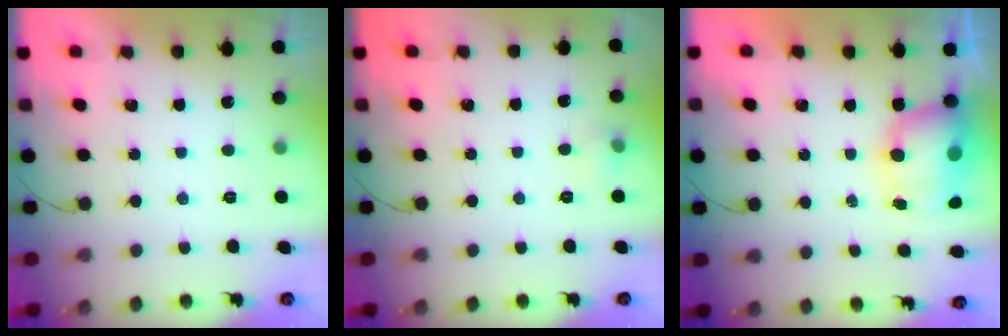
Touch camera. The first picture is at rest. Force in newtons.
{"total": 8.2, "press": 4.1, "slide": 7.1}
{"total": 9.6, "press": 9.3, "slide": 2.6}